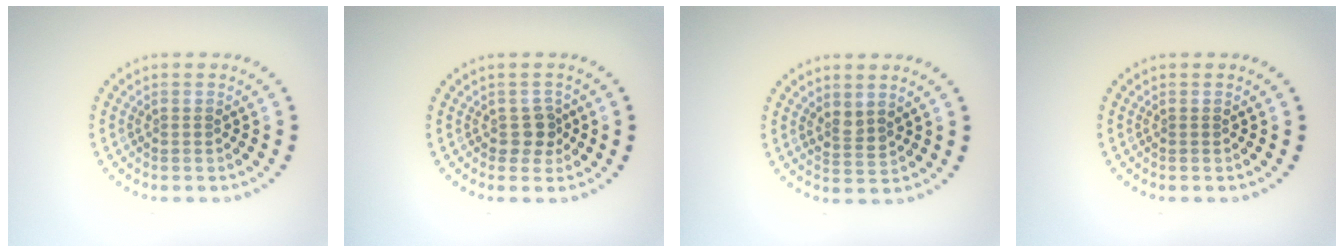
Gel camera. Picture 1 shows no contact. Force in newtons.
{"total": 1.7, "press": 1.5, "slide": 0.9}
{"total": 1.6, "press": 1.3, "slide": 0.9}
{"total": 0.0}